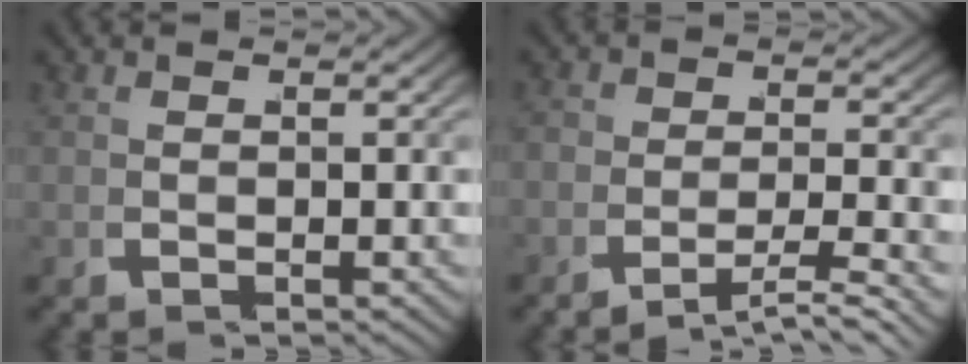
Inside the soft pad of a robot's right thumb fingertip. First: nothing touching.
{"total": 3.5, "force": [-3.2, 0.7, 1.0], "torque": [-0.007, 0.004, -0.070]}